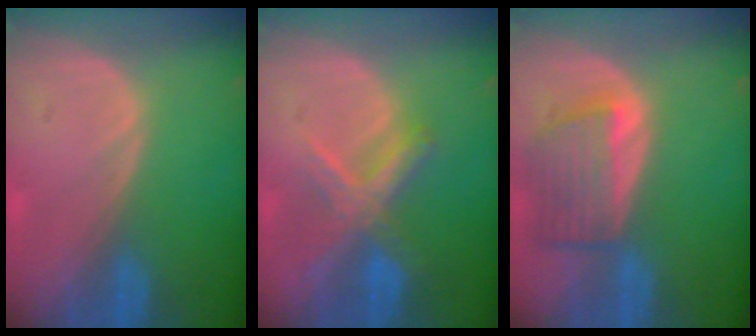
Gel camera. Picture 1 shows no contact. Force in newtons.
{"total": 7.3, "press": 6.2, "slide": 4.0}
{"total": 6.6, "press": 6.3, "slide": 1.9}